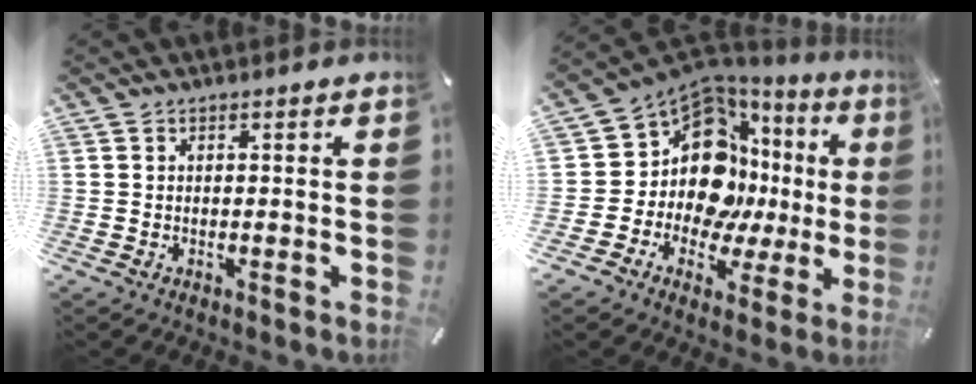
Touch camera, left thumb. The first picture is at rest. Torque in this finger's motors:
{"motor_torque": [2.12, 2.83, 0.82, -0.69, 0.20]}